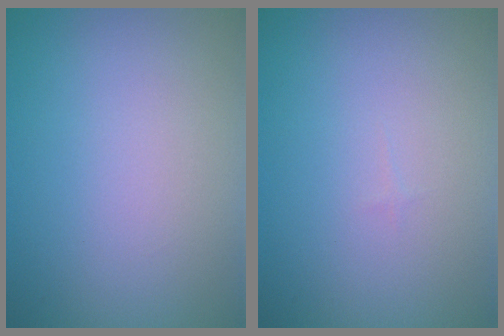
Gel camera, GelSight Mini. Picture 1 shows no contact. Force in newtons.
{"total": 0.0}